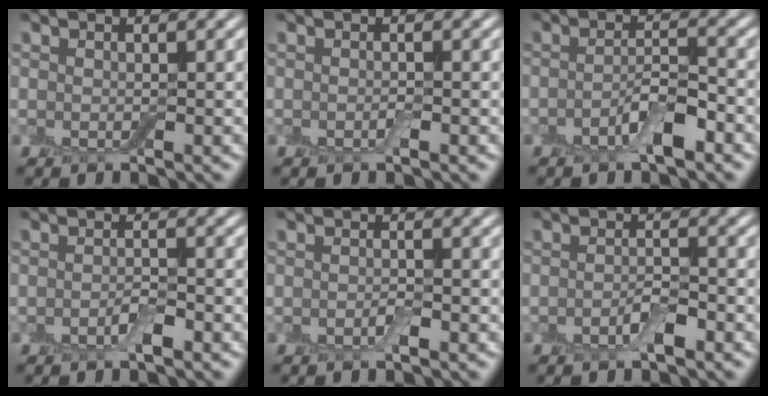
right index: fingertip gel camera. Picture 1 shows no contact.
{"total": 0.5, "force": [-0.3, 0.1, 0.4], "torque": [-0.009, 0.000, -0.004]}
{"total": 3.4, "force": [-1.8, 0.9, 2.7], "torque": [-0.050, 0.007, -0.036]}
{"total": 1.6, "force": [-0.8, 0.5, 1.3], "torque": [-0.026, -0.001, -0.017]}
{"total": 0.9, "force": [-0.5, 0.2, 0.8], "torque": [-0.015, -0.001, -0.008]}
{"total": 2.0, "force": [-1.0, 0.6, 1.6], "torque": [-0.030, 0.001, -0.020]}